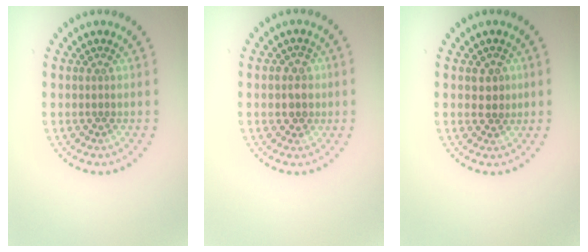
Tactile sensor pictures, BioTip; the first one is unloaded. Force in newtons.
{"total": 2.3, "press": 2.1, "slide": 0.8}
{"total": 1.7, "press": 1.6, "slide": 0.6}